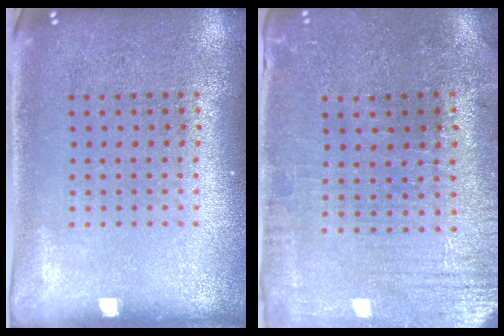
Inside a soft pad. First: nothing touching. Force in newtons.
{"total": 0.5, "press": 0.3, "slide": 0.4}